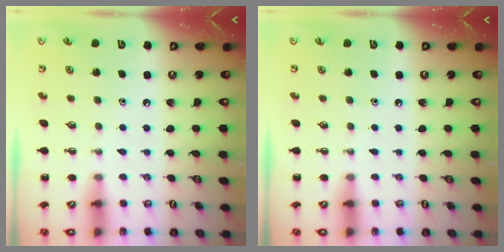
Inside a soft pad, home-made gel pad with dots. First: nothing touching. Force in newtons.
{"total": 0.0}